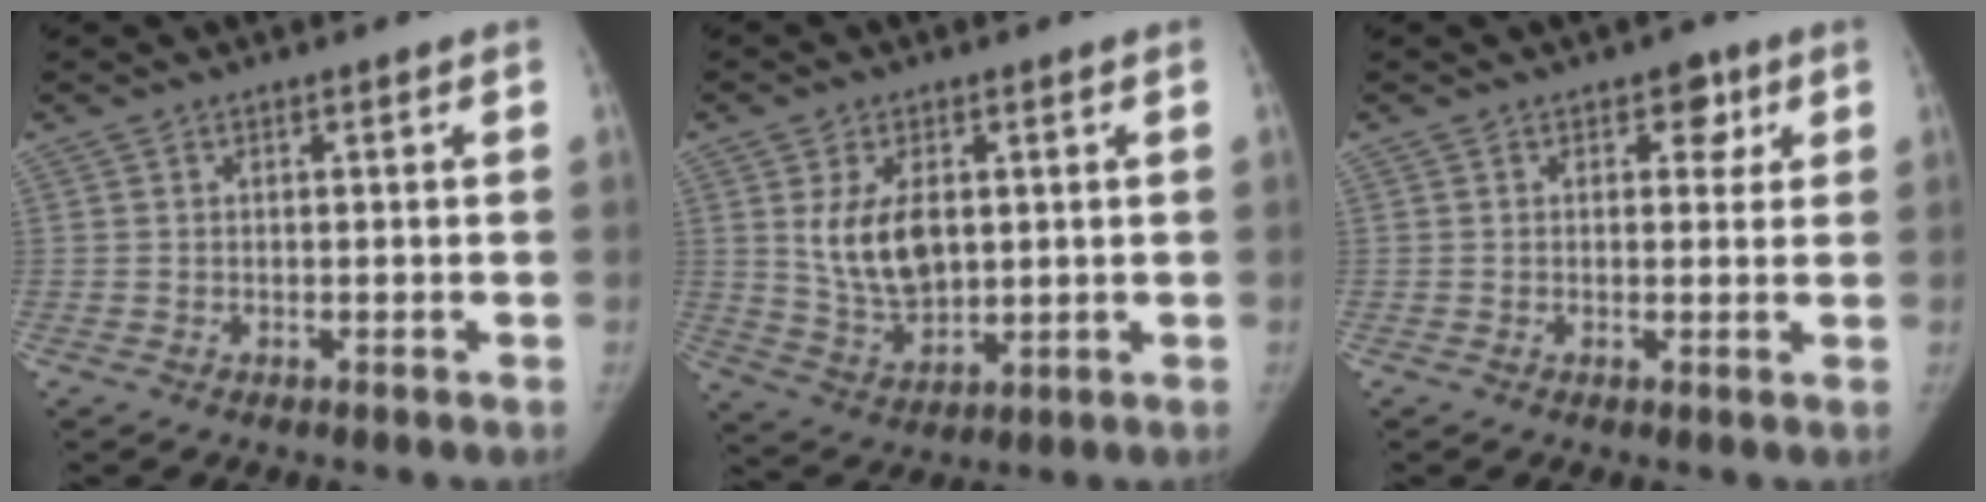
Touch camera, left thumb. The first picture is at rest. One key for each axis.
{"total": 10.0, "fx": 2.0, "fy": 6.2, "fz": 7.6, "tx": -0.120, "ty": -0.016, "tz": 0.051}
{"total": 3.5, "fx": 1.6, "fy": 2.5, "fz": 1.9, "tx": 0.005, "ty": -0.003, "tz": 0.016}